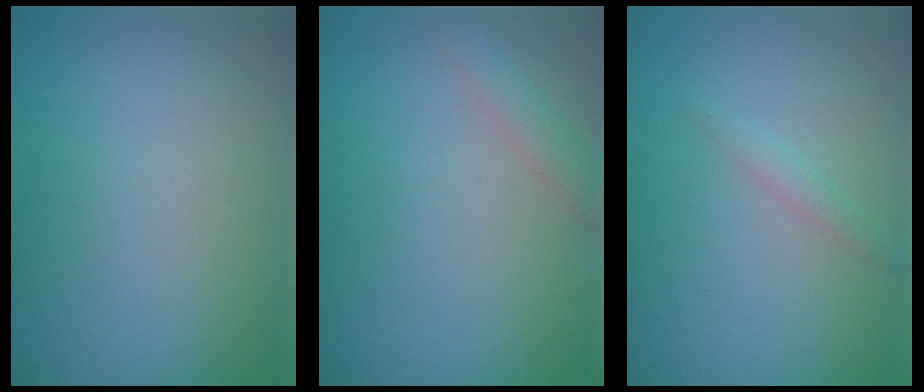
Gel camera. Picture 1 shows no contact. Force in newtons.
{"total": 1.5, "press": 1.5, "slide": 0.1}
{"total": 0.9, "press": 0.9, "slide": 0.0}